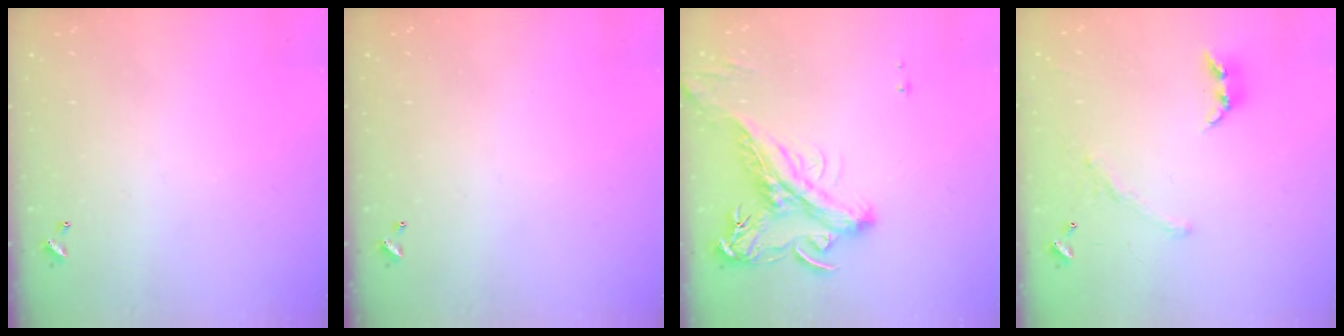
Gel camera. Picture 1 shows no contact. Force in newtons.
{"total": 0.0}
{"total": 4.2, "press": 3.8, "slide": 1.6}
{"total": 1.5, "press": 1.0, "slide": 1.2}